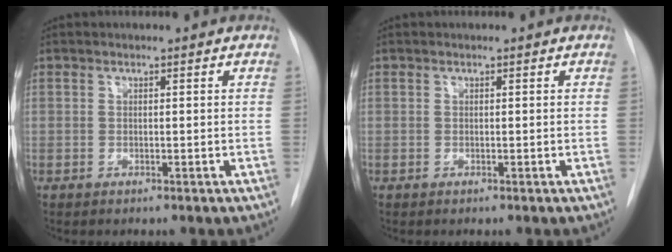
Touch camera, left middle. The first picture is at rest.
{"total": 0.0}